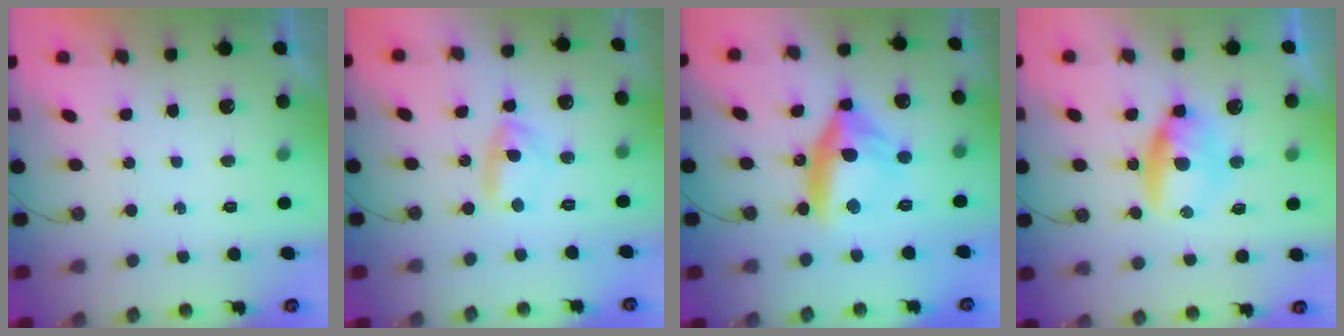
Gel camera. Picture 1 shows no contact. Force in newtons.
{"total": 7.1, "press": 4.0, "slide": 5.9}
{"total": 13.4, "press": 13.2, "slide": 2.4}
{"total": 9.0, "press": 8.5, "slide": 3.0}